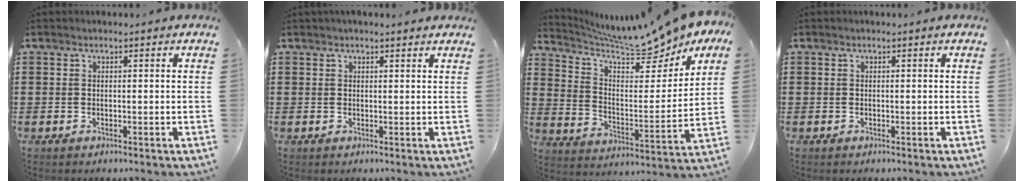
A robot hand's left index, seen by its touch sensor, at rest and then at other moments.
{"total": 1.2, "force": [1.0, 0.5, 0.2], "torque": [-0.005, 0.003, 0.020]}
{"total": 10.6, "force": [9.8, 1.2, 4.1], "torque": [-0.088, -0.077, 0.162]}
{"total": 0.0}